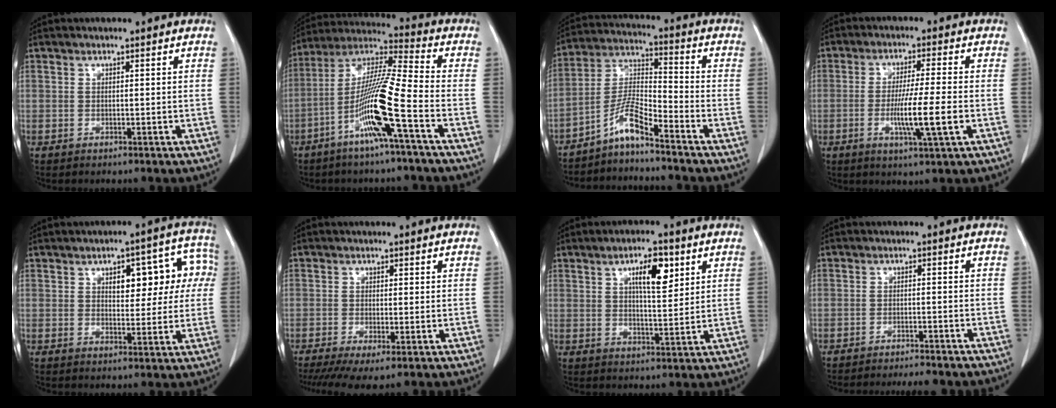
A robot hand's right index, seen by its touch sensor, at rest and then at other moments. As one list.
[{"total": 14.0, "force": [-5.6, -0.8, 12.8], "torque": [-0.255, -0.002, -0.114]}, {"total": 7.0, "force": [-5.4, 0.1, 4.5], "torque": [-0.101, 0.003, -0.108]}, {"total": 8.4, "force": [-2.1, -0.5, 8.1], "torque": [-0.145, -0.017, -0.040]}, {"total": 9.8, "force": [2.4, 4.6, 8.3], "torque": [-0.090, 0.037, 0.031]}, {"total": 5.4, "force": [-3.3, 0.9, 4.2], "torque": [-0.068, -0.016, -0.057]}, {"total": 7.1, "force": [3.1, 2.0, 6.0], "torque": [-0.101, 0.004, 0.051]}, {"total": 10.1, "force": [-9.4, 1.0, 3.5], "torque": [-0.040, -0.010, -0.115]}]